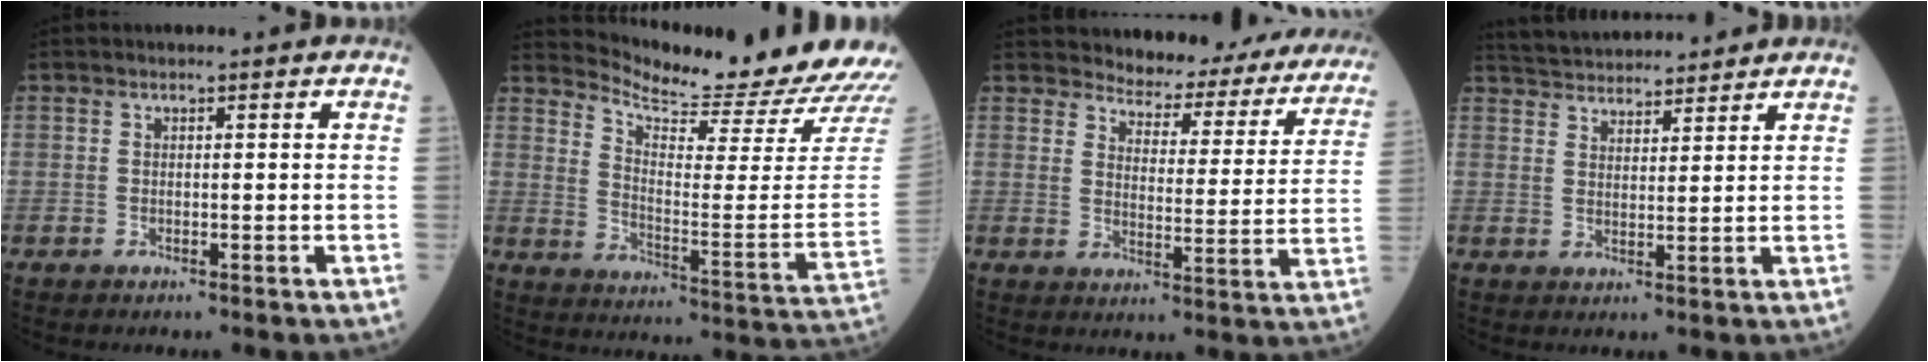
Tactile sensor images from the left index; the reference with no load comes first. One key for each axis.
{"total": 18.1, "fx": 17.7, "fy": -1.5, "fz": 3.4, "tx": -0.073, "ty": -0.122, "tz": 0.234}
{"total": 19.9, "fx": 18.6, "fy": 5.0, "fz": 5.1, "tx": -0.035, "ty": -0.067, "tz": 0.201}
{"total": 10.8, "fx": 10.3, "fy": 1.9, "fz": 2.6, "tx": -0.046, "ty": 0.027, "tz": 0.162}